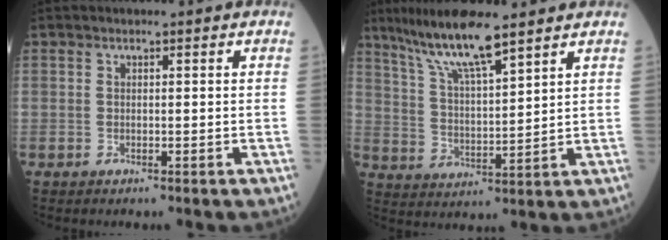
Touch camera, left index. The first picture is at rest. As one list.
[{"total": 10.6, "force": [8.2, 0.8, 6.7], "torque": [-0.137, 0.007, 0.157]}]